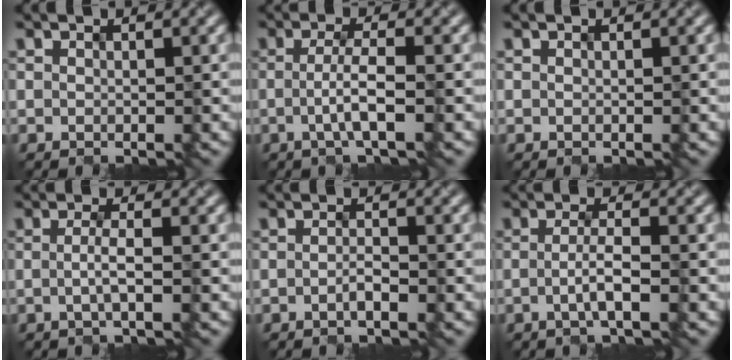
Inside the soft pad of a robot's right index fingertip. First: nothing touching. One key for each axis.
{"total": 2.9, "fx": -0.9, "fy": 0.4, "fz": 2.7, "tx": -0.051, "ty": -0.004, "tz": -0.014}
{"total": 0.0}
{"total": 1.8, "fx": -0.6, "fy": 0.2, "fz": 1.6, "tx": -0.032, "ty": -0.001, "tz": -0.010}
{"total": 1.1, "fx": -0.7, "fy": 0.0, "fz": 0.8, "tx": -0.017, "ty": -0.001, "tz": -0.015}
{"total": 2.3, "fx": -0.8, "fy": 0.3, "fz": 2.1, "tx": -0.041, "ty": -0.003, "tz": -0.014}